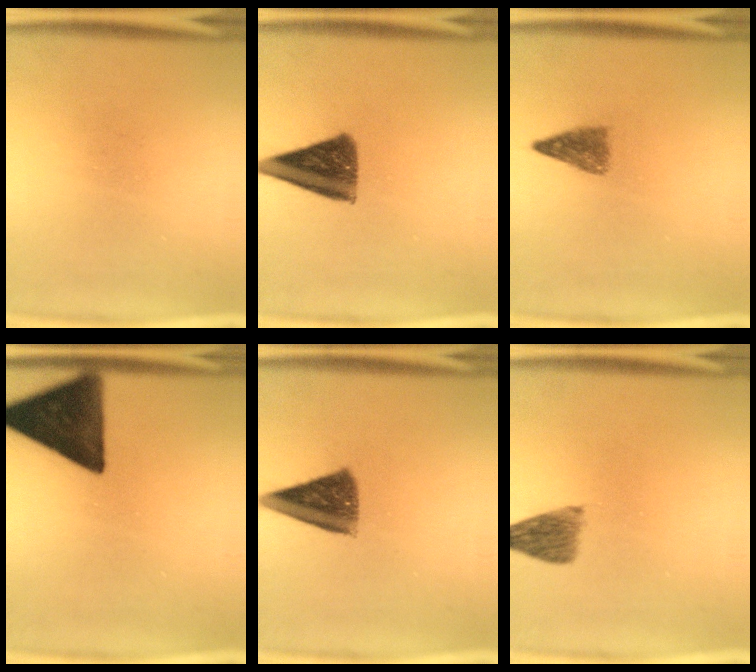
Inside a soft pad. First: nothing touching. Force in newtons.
{"total": 10.8}
{"total": 2.9}
{"total": 14.9}
{"total": 9.2}
{"total": 4.5}